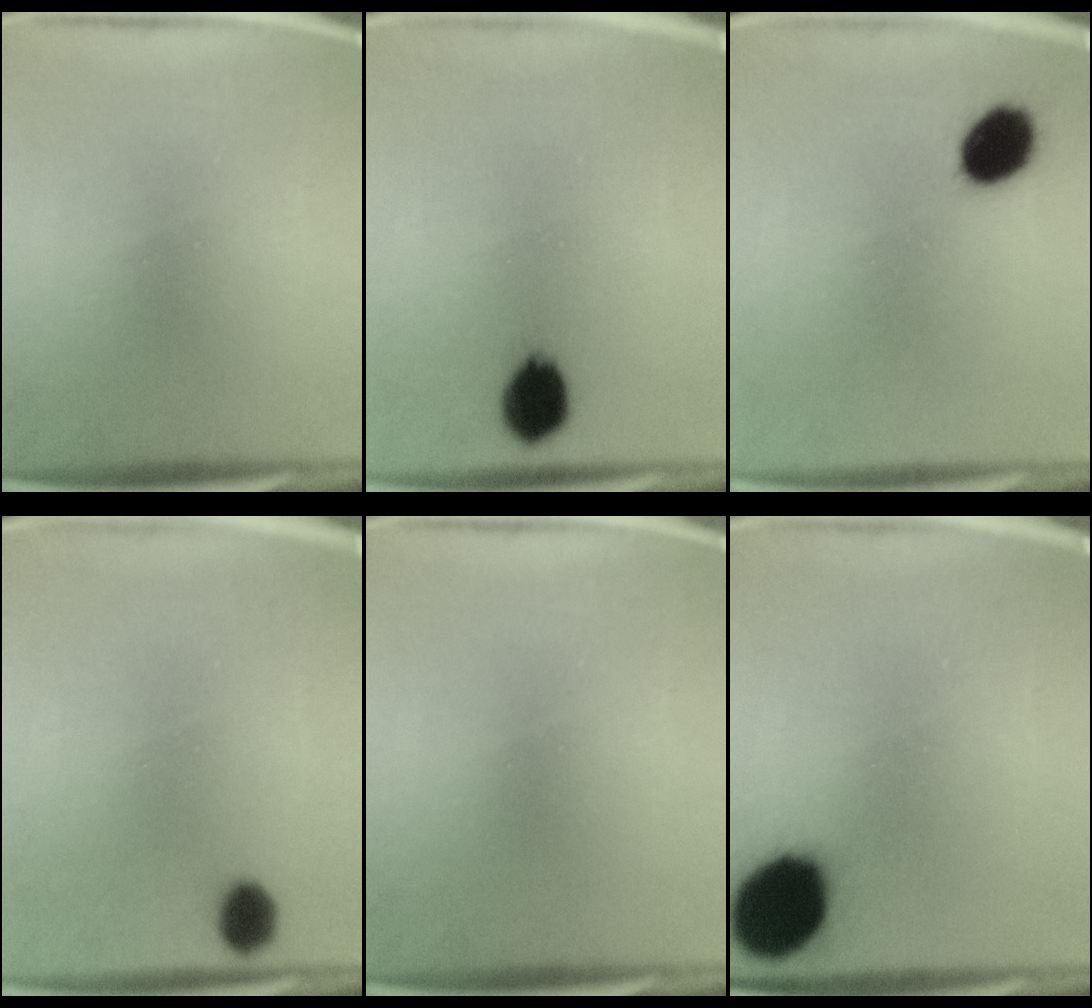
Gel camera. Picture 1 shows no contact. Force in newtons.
{"total": 7.5}
{"total": 8.2}
{"total": 2.3}
{"total": 0.0}
{"total": 15.8}